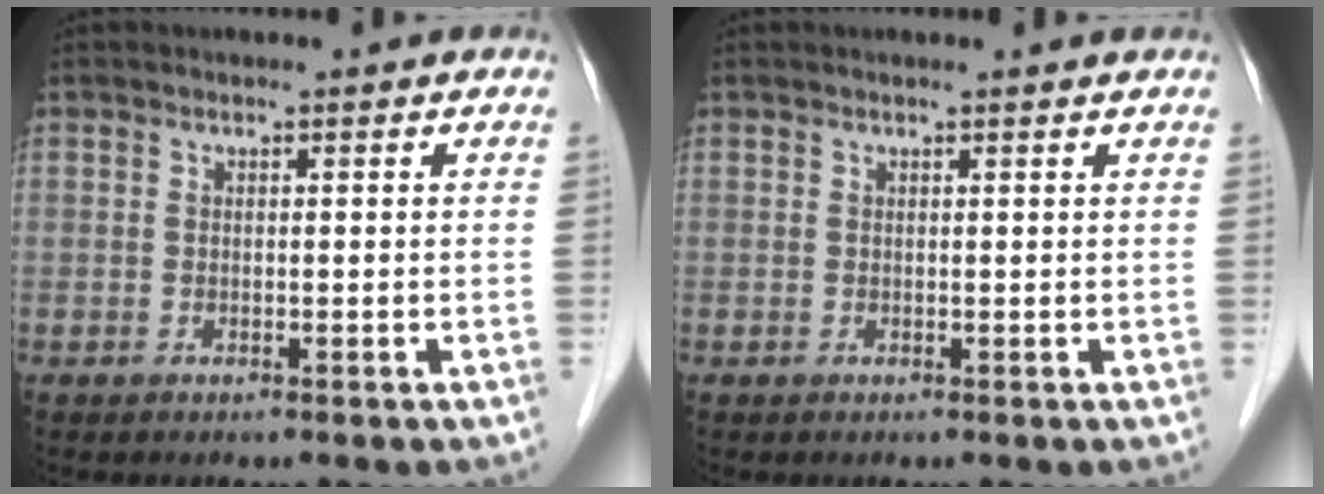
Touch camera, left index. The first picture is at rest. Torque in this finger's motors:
{"motor_torque": [0.38, -0.15, 0.06, 0.01]}